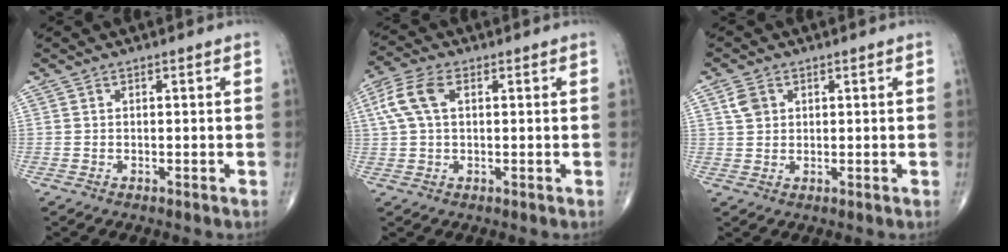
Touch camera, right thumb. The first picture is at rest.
{"total": 7.0, "force": [1.8, 3.9, 5.6], "torque": [-0.139, 0.021, 0.034]}
{"total": 3.2, "force": [1.2, 2.4, 1.6], "torque": [-0.024, 0.000, 0.026]}